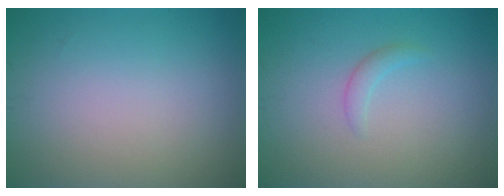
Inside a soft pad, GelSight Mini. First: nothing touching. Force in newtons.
{"total": 1.0, "press": 1.0, "slide": 0.1}